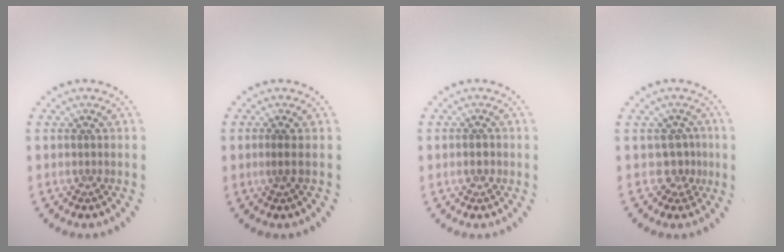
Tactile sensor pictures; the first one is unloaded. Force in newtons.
{"total": 0.6, "press": 0.3, "slide": 0.5}
{"total": 1.0, "press": 1.0, "slide": 0.3}
{"total": 2.1, "press": 1.4, "slide": 1.5}